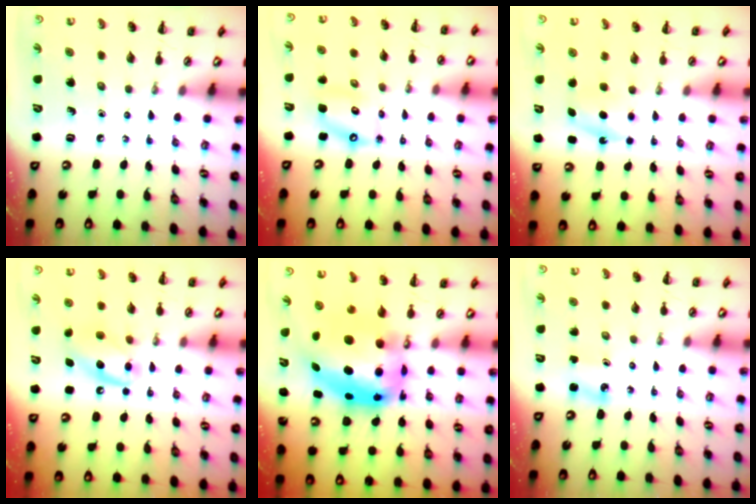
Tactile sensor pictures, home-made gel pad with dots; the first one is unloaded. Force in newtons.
{"total": 9.5, "press": 9.3, "slide": 2.1}
{"total": 5.0, "press": 4.9, "slide": 1.1}
{"total": 13.5, "press": 13.5, "slide": 1.4}
{"total": 14.7, "press": 14.3, "slide": 3.6}
{"total": 2.2, "press": 2.2, "slide": 0.3}